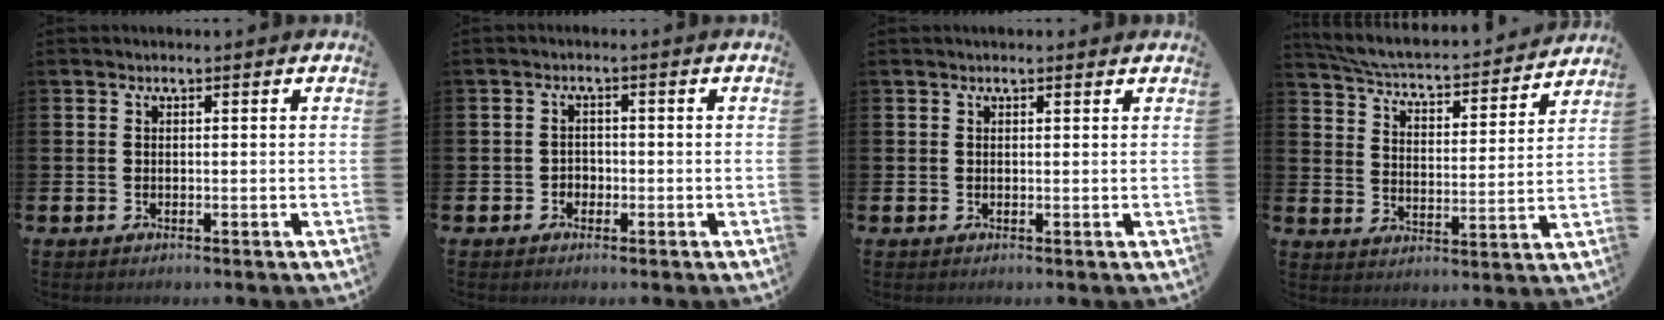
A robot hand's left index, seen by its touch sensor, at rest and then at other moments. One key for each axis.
{"total": 1.6, "fx": -0.8, "fy": 1.4, "fz": 0.3, "tx": -0.005, "ty": 0.002, "tz": -0.020}
{"total": 0.7, "fx": 0.7, "fy": 0.2, "fz": 0.2, "tx": 0.008, "ty": -0.002, "tz": 0.010}
{"total": 4.9, "fx": 4.7, "fy": 0.7, "fz": 1.2, "tx": -0.050, "ty": -0.045, "tz": 0.074}